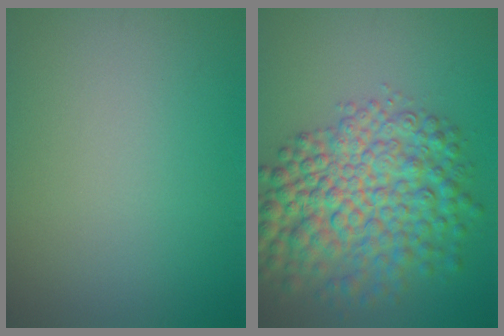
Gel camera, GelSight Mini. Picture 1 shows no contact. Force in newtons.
{"total": 9.0, "press": 9.0, "slide": 0.2}